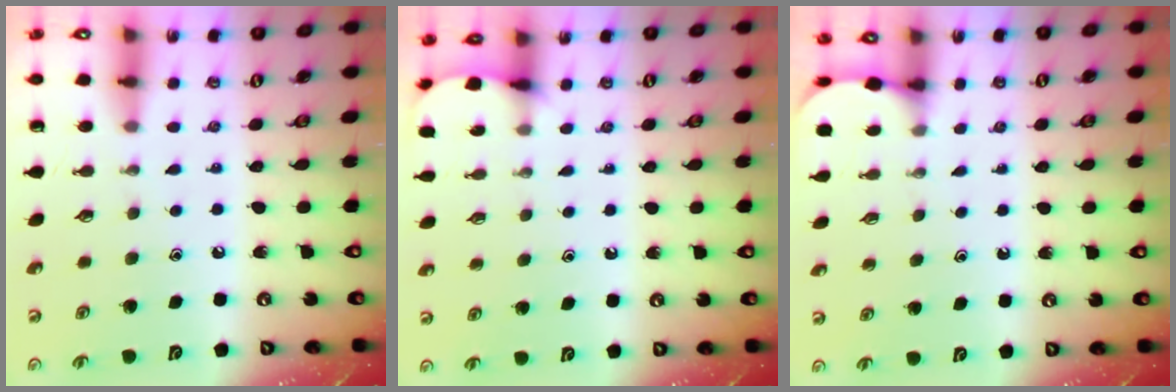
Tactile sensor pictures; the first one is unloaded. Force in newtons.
{"total": 3.8, "press": 3.8, "slide": 0.4}
{"total": 1.4, "press": 1.4, "slide": 0.1}